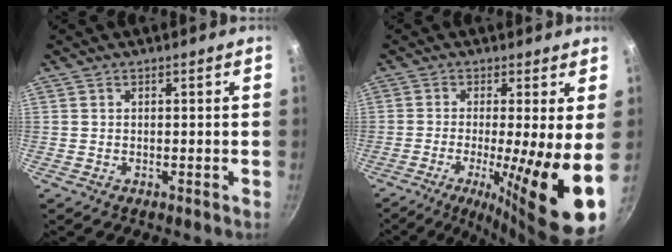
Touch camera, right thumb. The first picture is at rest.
{"total": 14.6, "force": [-2.3, 2.0, 14.2], "torque": [-0.227, -0.021, -0.035]}